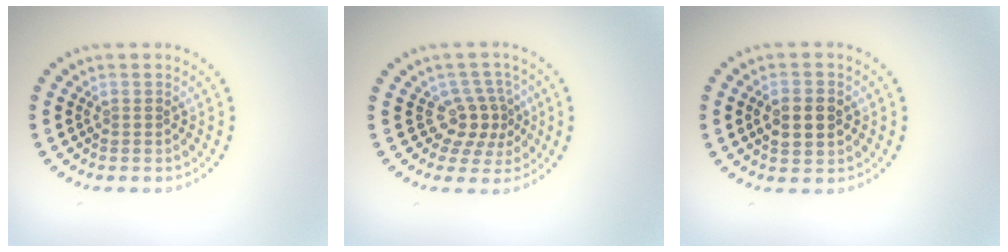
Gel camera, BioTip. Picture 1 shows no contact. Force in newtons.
{"total": 3.0, "press": 2.3, "slide": 1.9}
{"total": 3.7, "press": 3.7, "slide": 0.3}